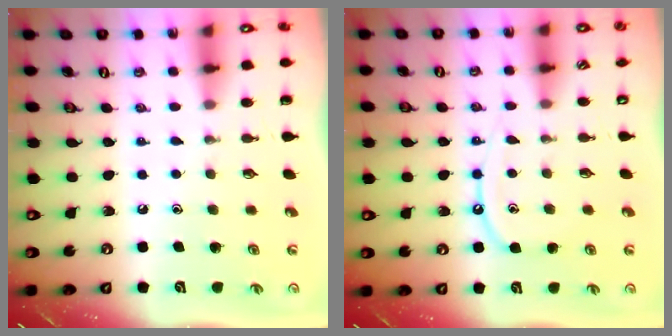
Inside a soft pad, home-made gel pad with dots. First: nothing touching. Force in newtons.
{"total": 8.8, "press": 8.8, "slide": 0.6}